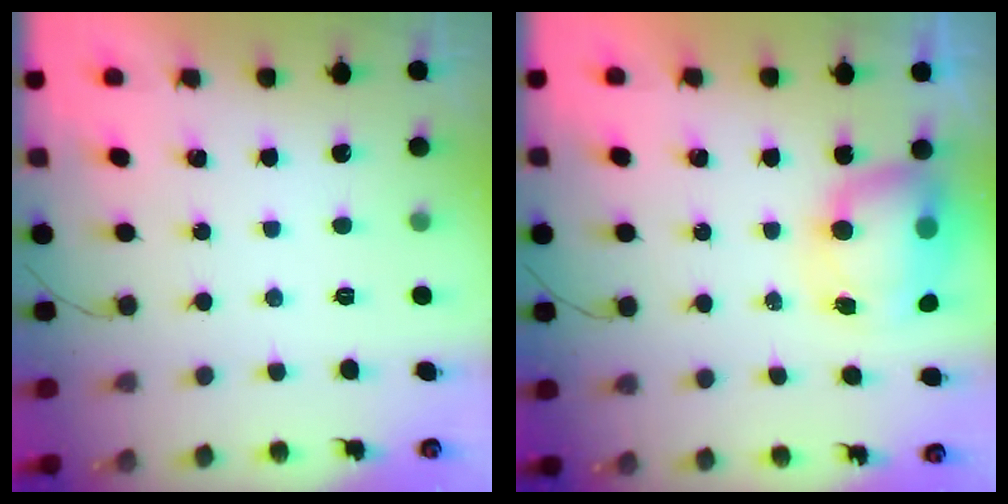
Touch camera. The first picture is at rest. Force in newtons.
{"total": 9.2, "press": 8.9, "slide": 2.4}